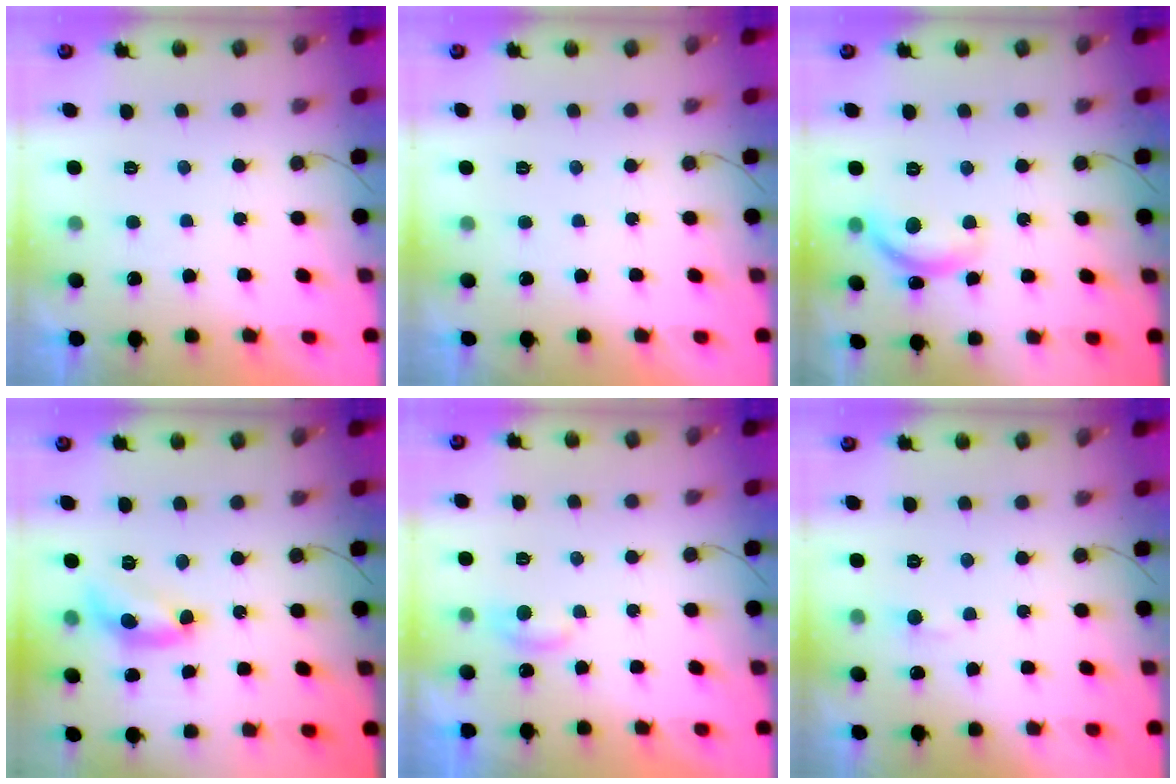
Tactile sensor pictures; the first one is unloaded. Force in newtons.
{"total": 0.0}
{"total": 11.2, "press": 11.2, "slide": 0.5}
{"total": 12.2, "press": 12.1, "slide": 0.8}
{"total": 4.1, "press": 4.1, "slide": 0.3}
{"total": 3.1, "press": 3.0, "slide": 0.4}